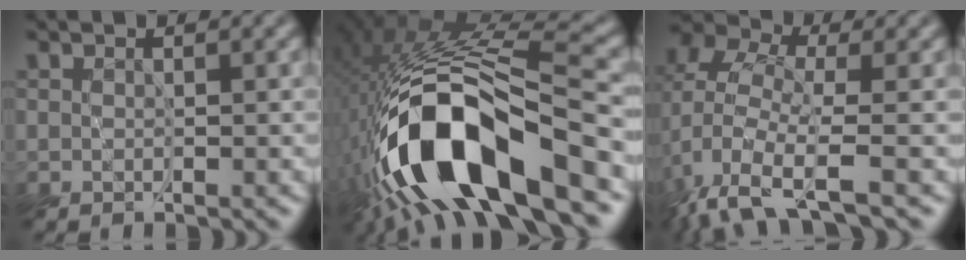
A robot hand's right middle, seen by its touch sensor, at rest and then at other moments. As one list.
[{"total": 14.4, "force": [-6.5, 4.8, 11.9], "torque": [-0.226, 0.004, -0.108]}, {"total": 7.8, "force": [-3.1, 3.7, 6.1], "torque": [-0.141, -0.010, -0.076]}]